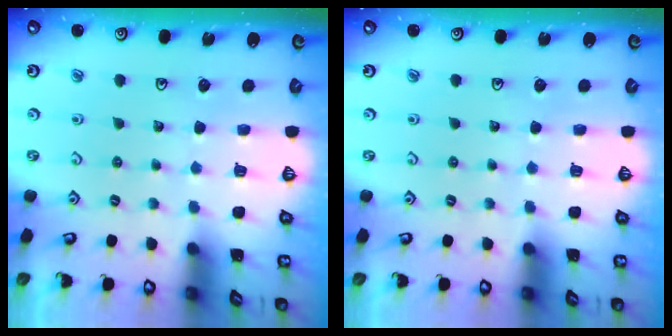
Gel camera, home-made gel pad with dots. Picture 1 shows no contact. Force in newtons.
{"total": 0.0}